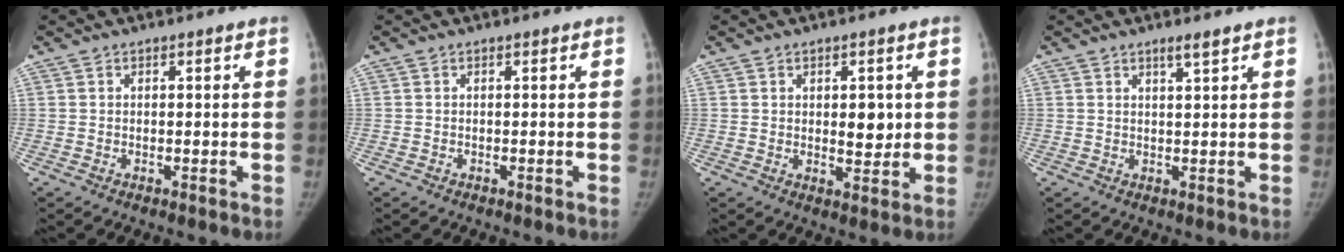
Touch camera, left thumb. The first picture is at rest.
{"total": 0.0}
{"total": 5.4, "force": [1.0, 2.9, 4.5], "torque": [-0.042, -0.009, 0.018]}
{"total": 2.2, "force": [1.6, 0.1, 1.4], "torque": [-0.025, -0.013, 0.030]}